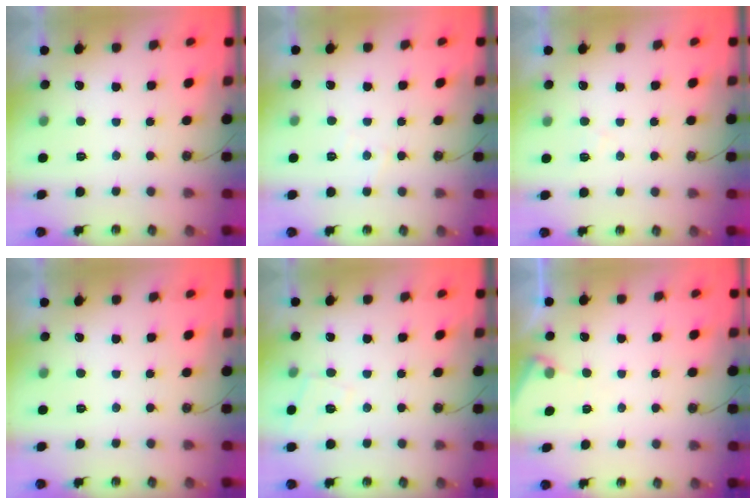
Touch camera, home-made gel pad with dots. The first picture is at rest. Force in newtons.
{"total": 3.1, "press": 3.1, "slide": 0.5}
{"total": 5.3, "press": 5.2, "slide": 0.7}
{"total": 0.0}
{"total": 5.6, "press": 5.6, "slide": 0.7}
{"total": 4.4, "press": 4.3, "slide": 0.6}